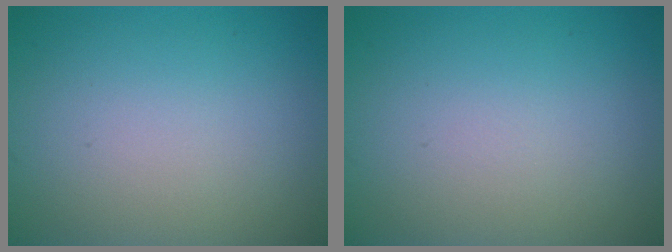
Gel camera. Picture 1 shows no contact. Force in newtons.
{"total": 0.0}